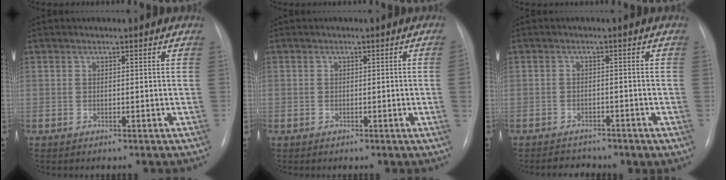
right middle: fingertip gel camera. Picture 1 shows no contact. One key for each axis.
{"total": 1.2, "fx": -0.2, "fy": -0.4, "fz": 1.1, "tx": -0.012, "ty": 0.002, "tz": -0.001}
{"total": 2.7, "fx": -2.3, "fy": 1.3, "fz": 0.7, "tx": -0.016, "ty": 0.000, "tz": -0.029}